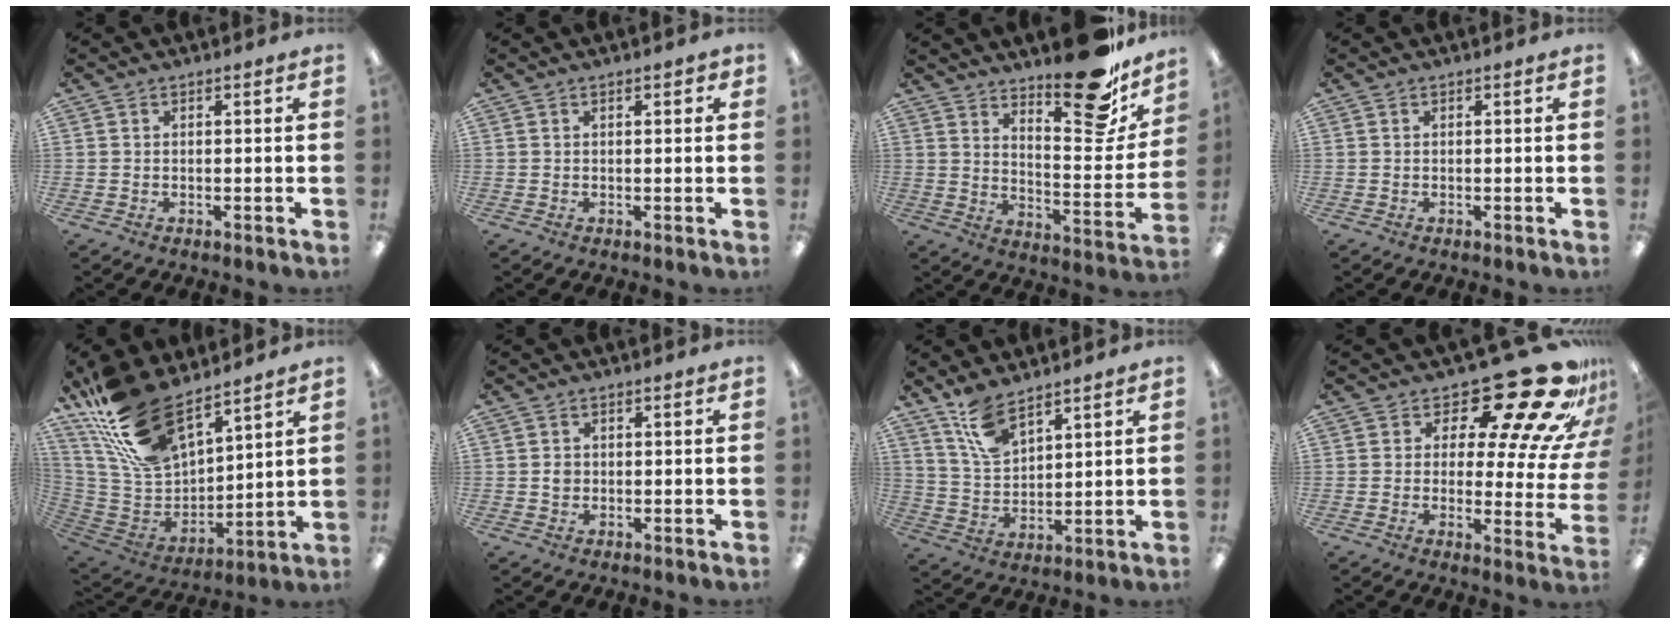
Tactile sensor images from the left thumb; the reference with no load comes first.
{"total": 1.7, "force": [0.8, 0.6, 1.4], "torque": [-0.013, -0.003, 0.009]}
{"total": 18.7, "force": [15.1, 5.9, 9.4], "torque": [-0.111, -0.123, 0.249]}
{"total": 0.0}
{"total": 21.8, "force": [16.3, 9.3, 11.1], "torque": [-0.236, -0.087, 0.302]}
{"total": 1.9, "force": [0.1, 1.7, 1.0], "torque": [-0.011, 0.004, -0.002]}
{"total": 9.5, "force": [7.5, 3.7, 4.7], "torque": [-0.105, -0.029, 0.140]}
{"total": 23.3, "force": [15.1, 8.4, 15.6], "torque": [-0.192, -0.120, 0.246]}